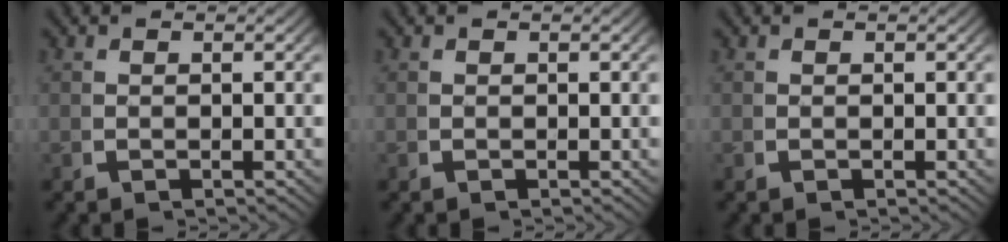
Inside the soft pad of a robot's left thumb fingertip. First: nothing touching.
{"total": 0.0}
{"total": 0.0}